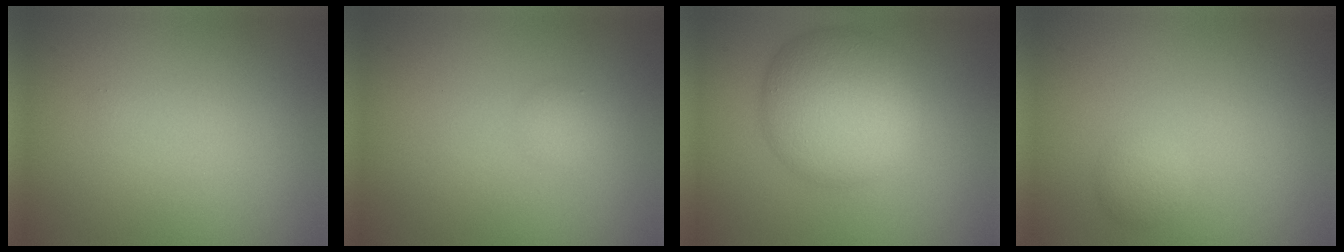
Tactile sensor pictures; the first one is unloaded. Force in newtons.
{"total": 1.1, "press": 1.1, "slide": 0.0}
{"total": 8.4, "press": 8.4, "slide": 0.0}
{"total": 1.3, "press": 1.3, "slide": 0.2}